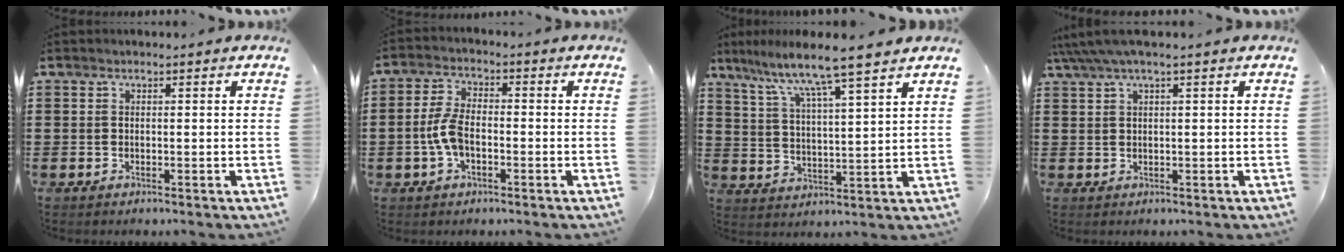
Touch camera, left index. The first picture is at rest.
{"total": 5.7, "force": [-1.3, 2.8, 4.8], "torque": [-0.119, -0.002, -0.033]}
{"total": 7.9, "force": [6.7, -0.8, 4.1], "torque": [-0.104, -0.043, 0.110]}
{"total": 2.3, "force": [1.1, 0.1, 2.0], "torque": [-0.047, -0.003, 0.018]}